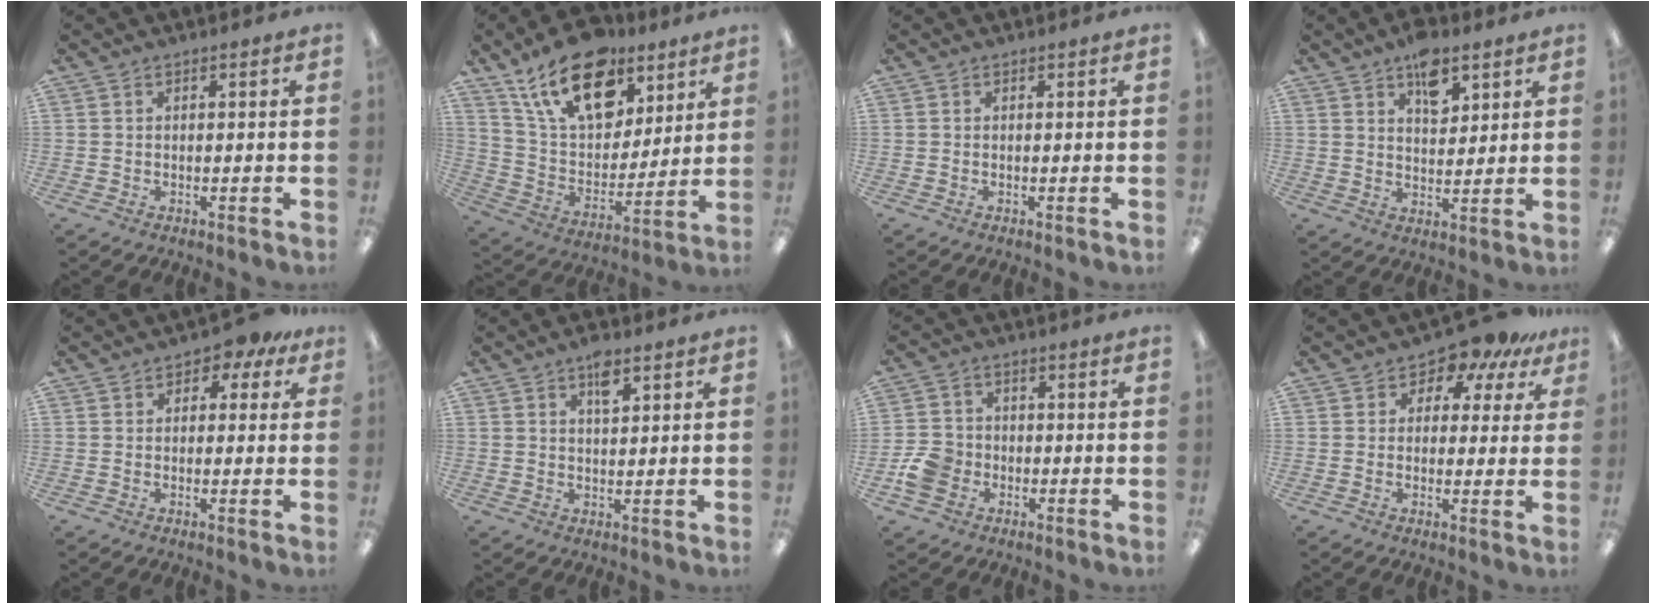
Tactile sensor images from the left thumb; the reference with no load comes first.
{"total": 20.5, "force": [12.3, 11.5, 11.7], "torque": [-0.201, -0.050, 0.220]}
{"total": 0.0}
{"total": 8.2, "force": [5.3, 4.3, 4.5], "torque": [-0.055, -0.025, 0.090]}
{"total": 3.1, "force": [1.1, 2.3, 1.7], "torque": [-0.012, -0.001, 0.015]}
{"total": 6.1, "force": [3.8, 2.6, 4.1], "torque": [-0.056, -0.014, 0.062]}
{"total": 6.6, "force": [-2.4, 5.4, 2.8], "torque": [-0.065, 0.014, -0.043]}
{"total": 6.9, "force": [5.4, 3.8, 1.9], "torque": [-0.037, -0.041, 0.095]}